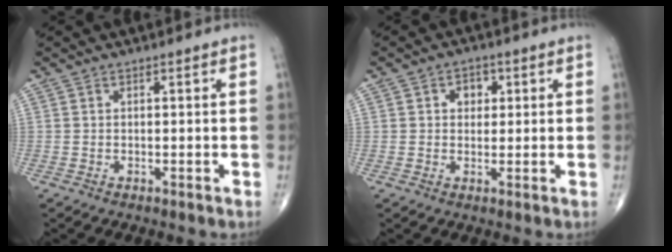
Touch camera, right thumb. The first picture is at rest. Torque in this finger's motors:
{"motor_torque": [-0.03, 0.16, 0.20, -0.04, 0.00]}